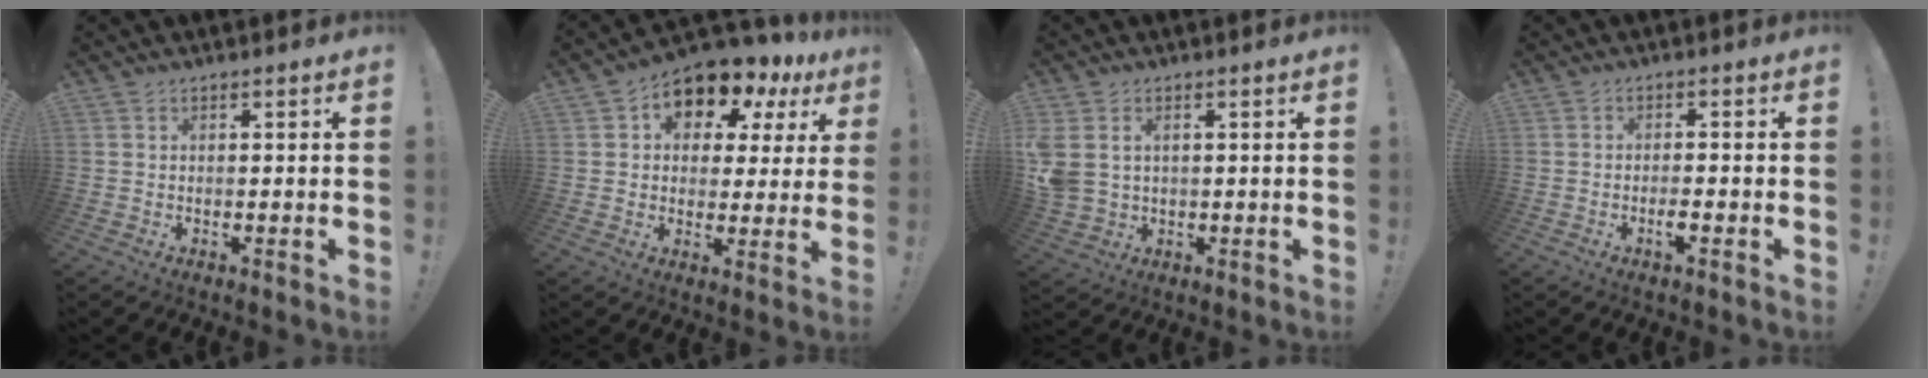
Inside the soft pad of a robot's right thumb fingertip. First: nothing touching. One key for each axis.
{"total": 9.2, "fx": 5.9, "fy": 6.0, "fz": 3.9, "tx": -0.065, "ty": -0.048, "tz": 0.106}
{"total": 6.2, "fx": 1.9, "fy": 4.9, "fz": 3.3, "tx": -0.069, "ty": -0.003, "tz": 0.039}
{"total": 2.9, "fx": -1.6, "fy": 0.2, "fz": 2.4, "tx": -0.053, "ty": -0.004, "tz": -0.028}